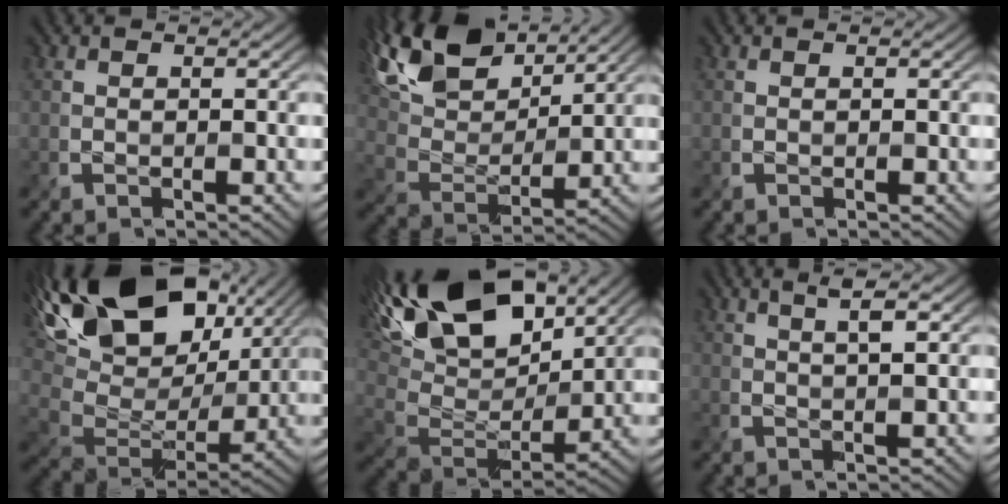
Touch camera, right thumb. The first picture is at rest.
{"total": 13.9, "force": [9.2, 6.3, 8.4], "torque": [-0.199, 0.027, 0.151]}
{"total": 0.0}
{"total": 20.3, "force": [10.2, 11.9, 12.9], "torque": [-0.269, 0.035, 0.174]}
{"total": 19.7, "force": [10.1, 10.0, 13.7], "torque": [-0.283, 0.050, 0.148]}
{"total": 3.4, "force": [1.6, 0.2, 3.0], "torque": [-0.046, 0.001, 0.032]}